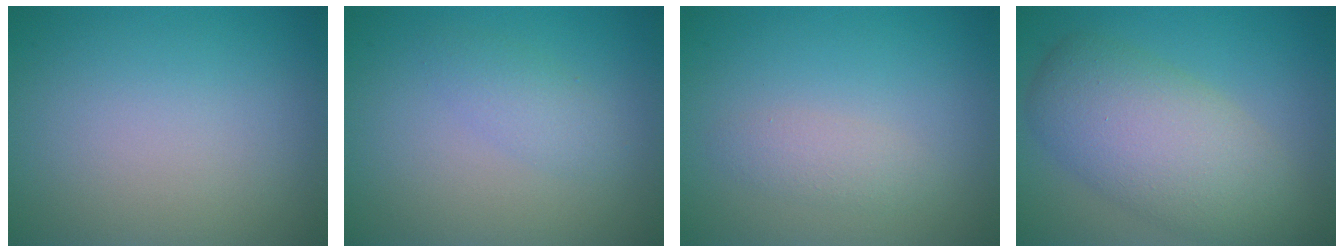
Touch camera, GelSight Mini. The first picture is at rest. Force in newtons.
{"total": 1.7, "press": 1.7, "slide": 0.0}
{"total": 1.5, "press": 1.5, "slide": 0.1}
{"total": 7.4, "press": 7.4, "slide": 0.6}